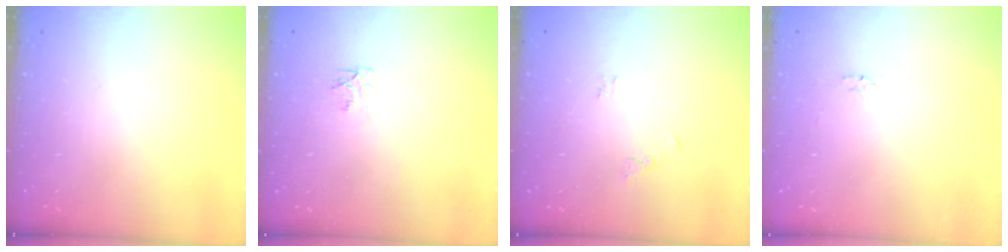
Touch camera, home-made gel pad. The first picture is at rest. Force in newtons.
{"total": 5.0, "press": 5.0, "slide": 0.5}
{"total": 3.1, "press": 3.1, "slide": 0.5}
{"total": 2.3, "press": 2.3, "slide": 0.4}